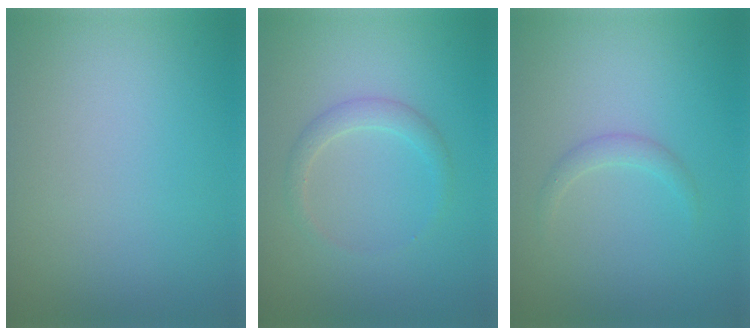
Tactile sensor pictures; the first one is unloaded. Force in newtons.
{"total": 1.6, "press": 1.6, "slide": 0.1}
{"total": 1.1, "press": 1.1, "slide": 0.1}